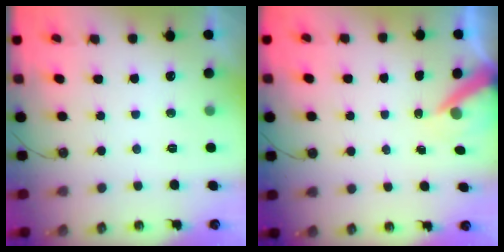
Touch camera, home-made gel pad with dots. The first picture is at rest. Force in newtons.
{"total": 7.1, "press": 7.1, "slide": 0.2}